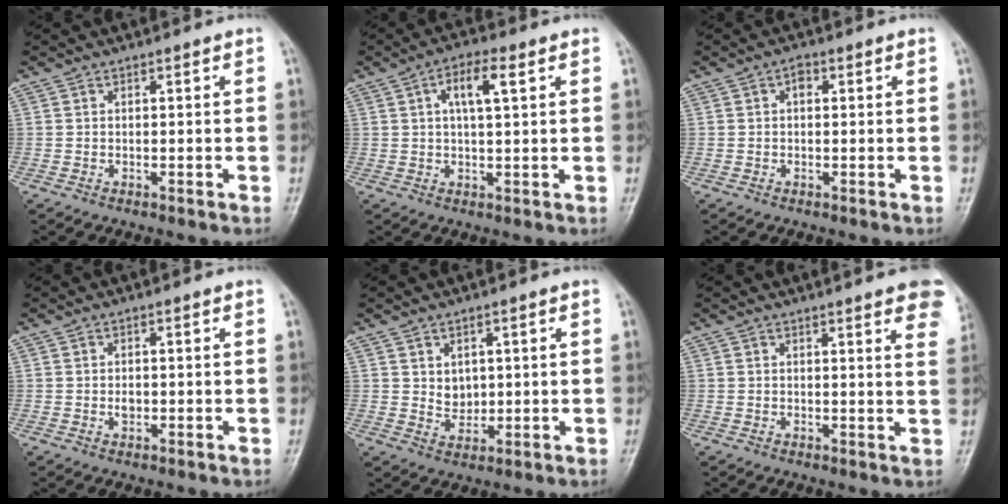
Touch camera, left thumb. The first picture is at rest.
{"total": 6.4, "force": [2.2, 2.1, 5.6], "torque": [-0.097, 0.007, 0.037]}
{"total": 1.8, "force": [0.4, 1.1, 1.4], "torque": [-0.016, 0.006, 0.002]}
{"total": 1.4, "force": [-0.2, 1.0, 0.9], "torque": [-0.009, 0.002, -0.003]}
{"total": 3.5, "force": [0.9, 2.8, 1.9], "torque": [-0.012, -0.010, 0.023]}
{"total": 10.5, "force": [6.7, 2.4, 7.8], "torque": [-0.072, -0.018, 0.065]}